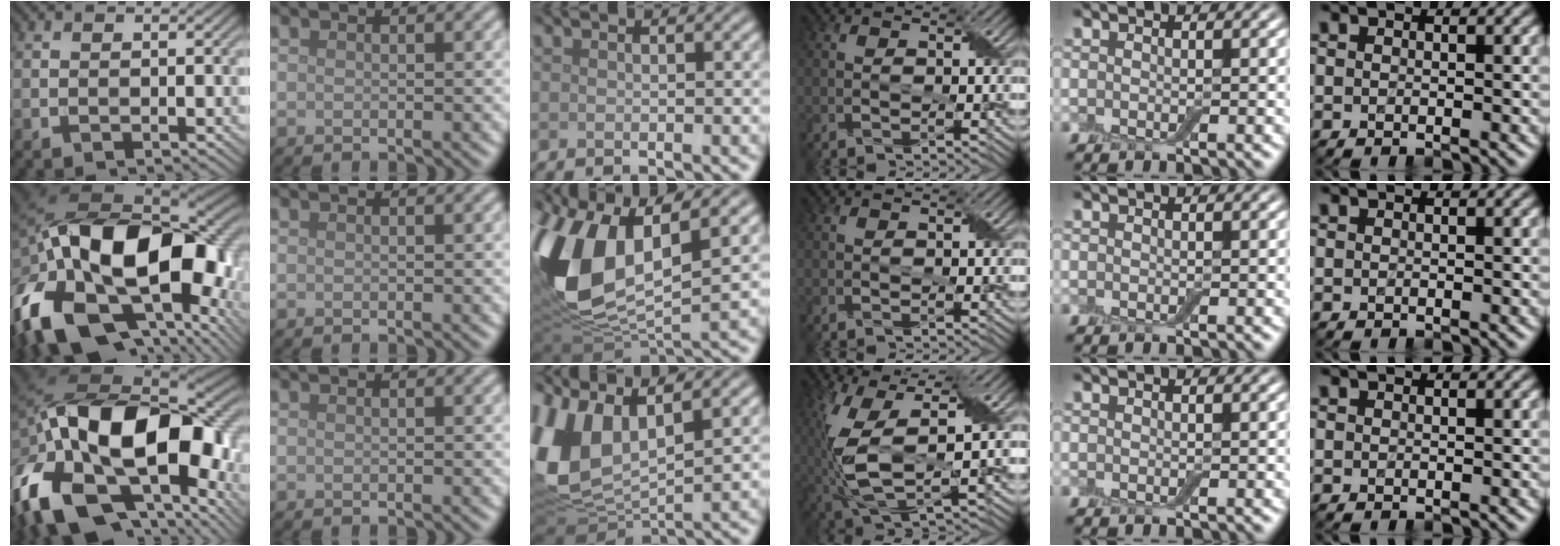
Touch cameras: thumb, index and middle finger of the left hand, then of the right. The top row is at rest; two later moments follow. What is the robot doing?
{"motion": "wrap", "object": "adhesive wrap"}